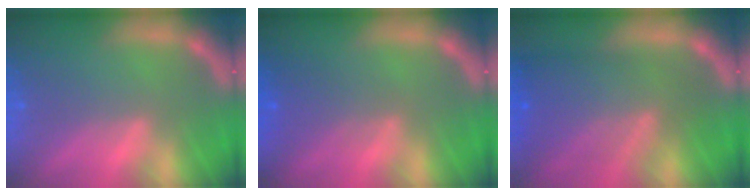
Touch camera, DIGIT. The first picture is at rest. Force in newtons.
{"total": 3.0}
{"total": 8.1}